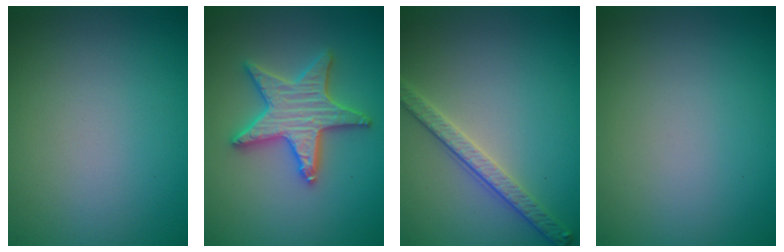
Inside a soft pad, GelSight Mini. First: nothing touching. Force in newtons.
{"total": 5.2, "press": 5.1, "slide": 0.9}
{"total": 2.8, "press": 2.7, "slide": 0.8}
{"total": 0.0}